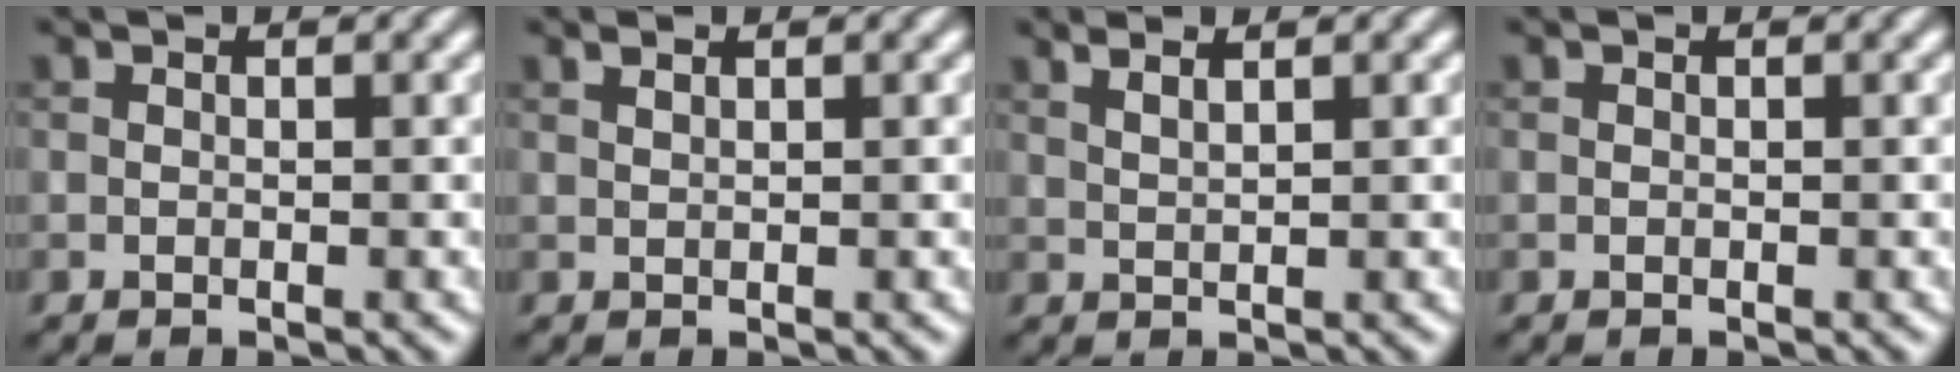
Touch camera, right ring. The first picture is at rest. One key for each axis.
{"total": 0.7, "fx": 0.6, "fy": 0.2, "fz": 0.3, "tx": -0.005, "ty": 0.001, "tz": 0.011}
{"total": 2.3, "fx": 1.6, "fy": 0.9, "fz": 1.4, "tx": -0.007, "ty": 0.006, "tz": 0.007}
{"total": 0.0}